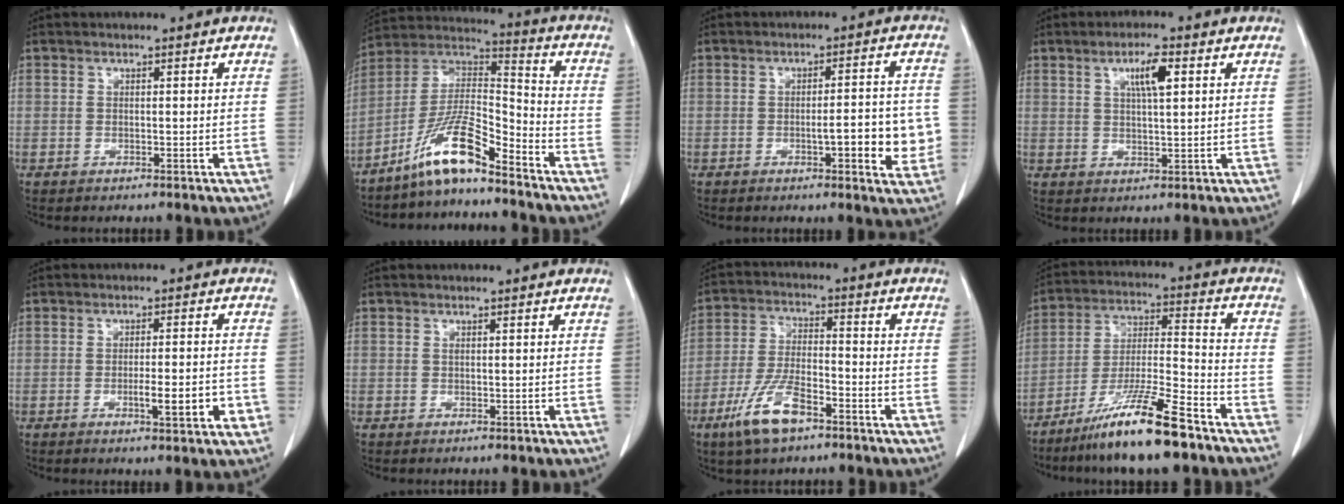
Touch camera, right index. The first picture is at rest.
{"total": 11.9, "force": [-8.7, 1.2, 8.0], "torque": [-0.162, 0.012, -0.165]}
{"total": 7.8, "force": [-1.7, 1.8, 7.4], "torque": [-0.092, 0.009, -0.021]}
{"total": 5.0, "force": [2.0, 0.8, 4.6], "torque": [-0.081, 0.002, 0.035]}
{"total": 5.8, "force": [-1.8, 0.7, 5.5], "torque": [-0.081, -0.003, -0.022]}
{"total": 0.0}
{"total": 9.7, "force": [-5.8, 3.1, 7.1], "torque": [-0.152, -0.007, -0.108]}
{"total": 14.8, "force": [-10.4, 0.8, 10.5], "torque": [-0.202, -0.025, -0.188]}